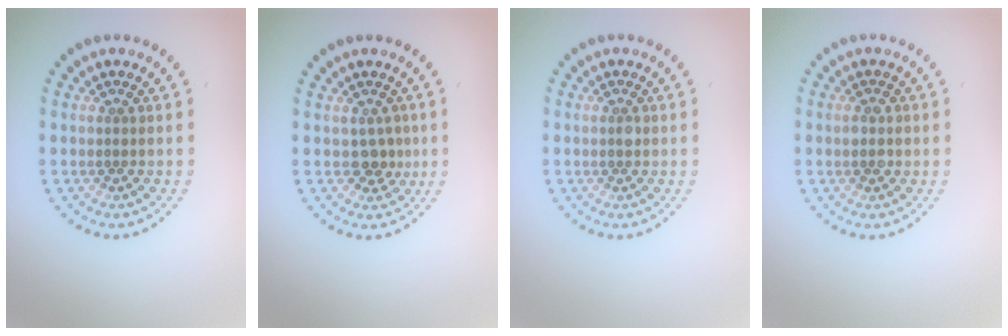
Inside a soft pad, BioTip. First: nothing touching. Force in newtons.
{"total": 1.7, "press": 1.4, "slide": 0.9}
{"total": 0.8, "press": 0.8, "slide": 0.1}
{"total": 1.3, "press": 1.3, "slide": 0.1}